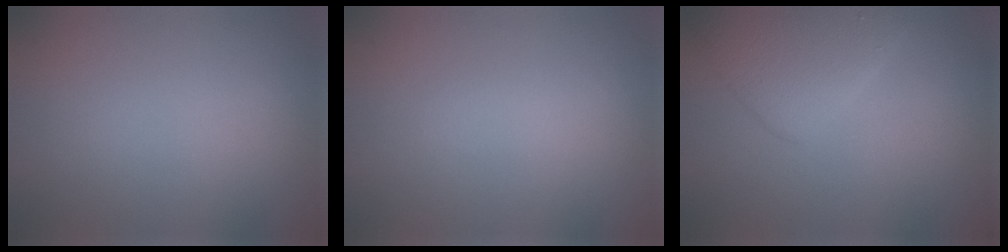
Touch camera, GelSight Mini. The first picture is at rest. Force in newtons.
{"total": 0.5, "press": 0.5, "slide": 0.0}
{"total": 4.2, "press": 4.2, "slide": 0.0}